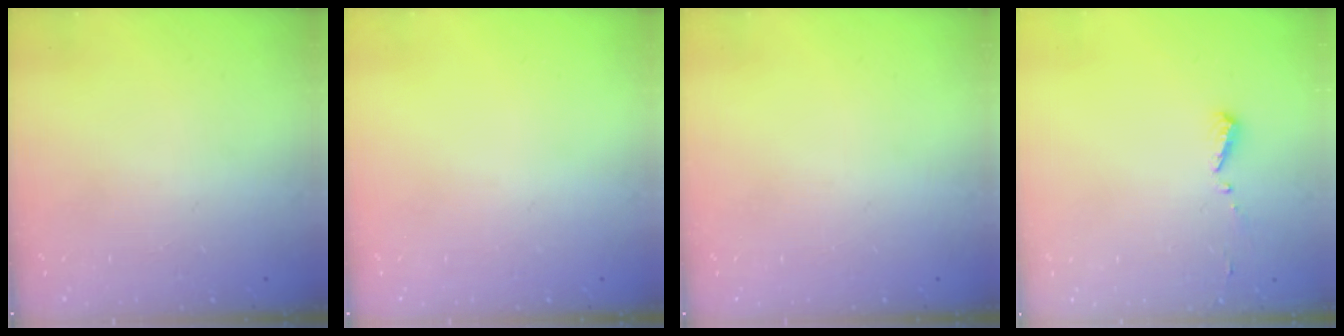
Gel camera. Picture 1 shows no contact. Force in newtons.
{"total": 0.0}
{"total": 0.0}
{"total": 4.7, "press": 4.7, "slide": 0.4}